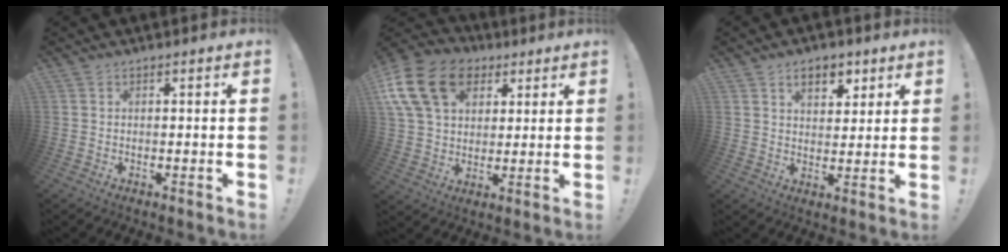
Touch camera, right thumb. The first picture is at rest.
{"total": 19.1, "force": [7.2, 13.9, 10.9], "torque": [-0.189, -0.022, 0.135]}
{"total": 7.8, "force": [4.3, 4.6, 4.6], "torque": [-0.066, -0.012, 0.076]}